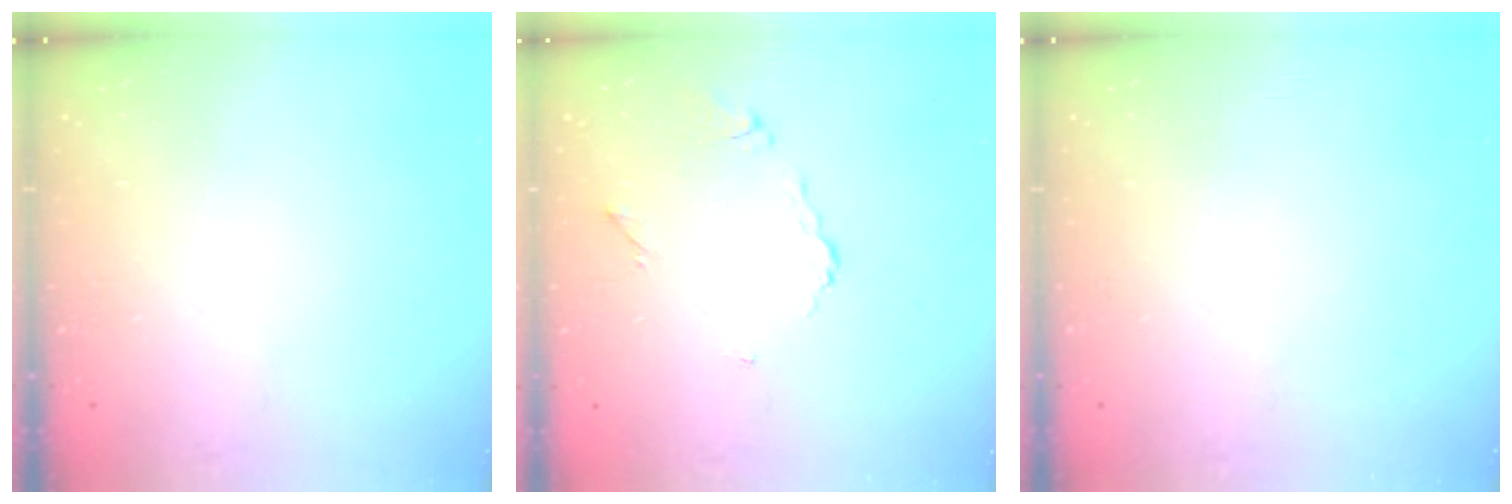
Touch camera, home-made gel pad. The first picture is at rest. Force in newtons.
{"total": 5.0, "press": 5.0, "slide": 0.3}
{"total": 0.0}